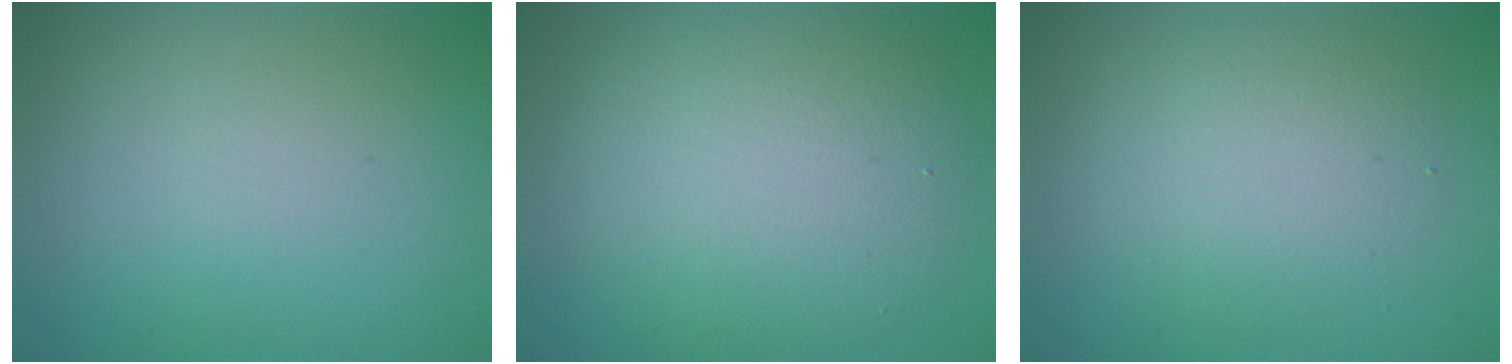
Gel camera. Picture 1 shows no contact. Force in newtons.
{"total": 7.5, "press": 7.5, "slide": 0.6}
{"total": 3.6, "press": 3.6, "slide": 0.1}